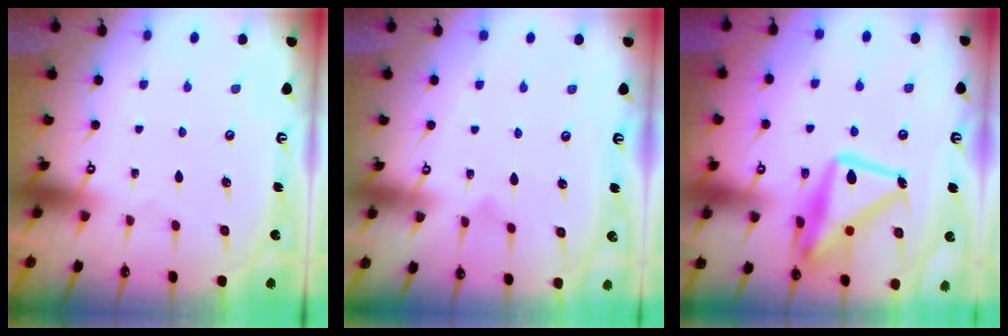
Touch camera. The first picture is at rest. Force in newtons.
{"total": 4.0, "press": 4.0, "slide": 0.2}
{"total": 19.8, "press": 19.7, "slide": 1.9}